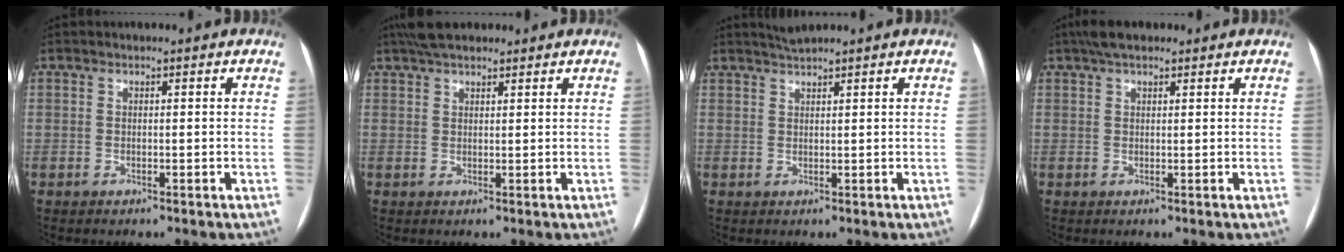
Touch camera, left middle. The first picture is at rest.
{"total": 5.7, "force": [4.7, 1.8, 2.7], "torque": [-0.045, 0.032, 0.083]}
{"total": 1.9, "force": [1.8, -0.5, 0.4], "torque": [-0.009, 0.006, 0.039]}
{"total": 4.4, "force": [3.3, 1.5, 2.5], "torque": [-0.048, 0.028, 0.058]}